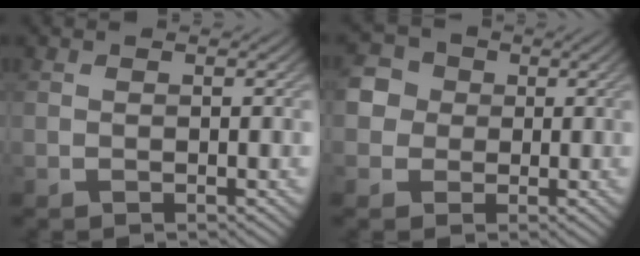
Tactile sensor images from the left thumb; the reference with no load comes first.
{"total": 4.5, "force": [0.5, 4.3, 1.1], "torque": [-0.034, 0.010, -0.008]}